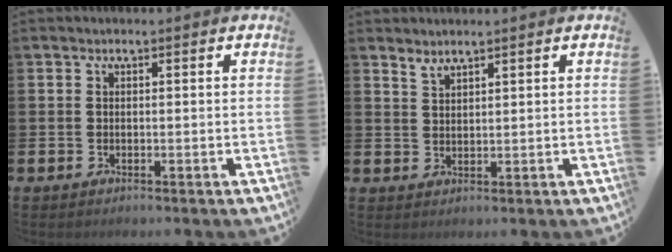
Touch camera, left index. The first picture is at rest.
{"total": 2.0, "force": [1.9, 0.3, 0.2], "torque": [0.008, -0.011, 0.033]}